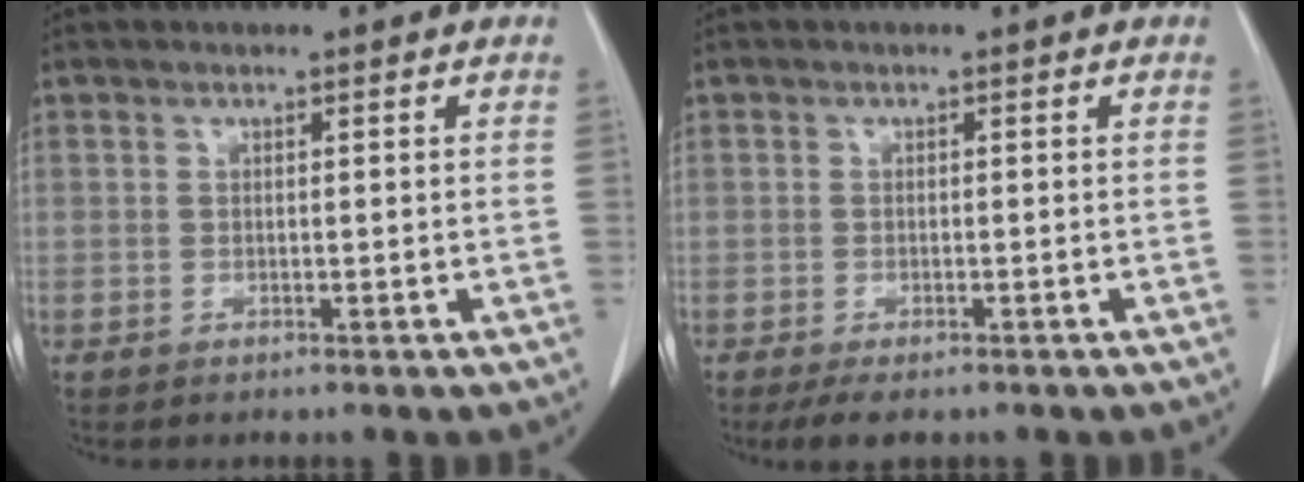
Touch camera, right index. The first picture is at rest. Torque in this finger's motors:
{"motor_torque": [-0.89, -0.52, -0.55, -0.21]}